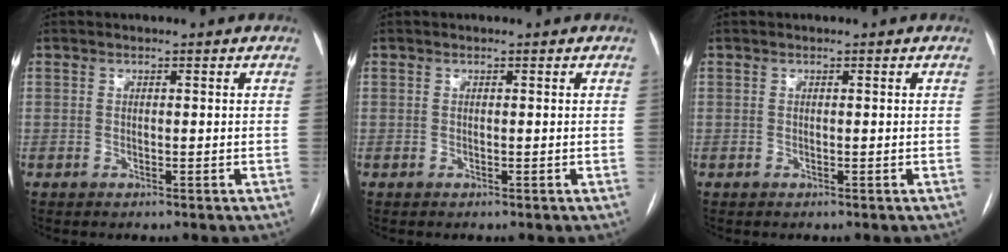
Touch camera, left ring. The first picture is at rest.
{"total": 0.0}
{"total": 0.0}